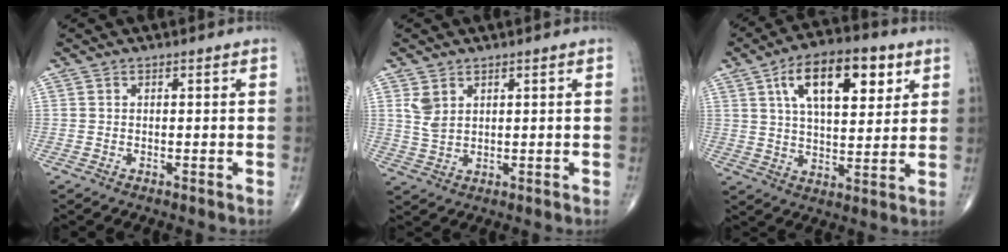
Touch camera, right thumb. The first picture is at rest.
{"total": 3.7, "force": [1.9, 2.3, 2.2], "torque": [-0.042, -0.007, 0.048]}
{"total": 16.6, "force": [6.9, 7.7, 13.0], "torque": [-0.178, -0.014, 0.112]}